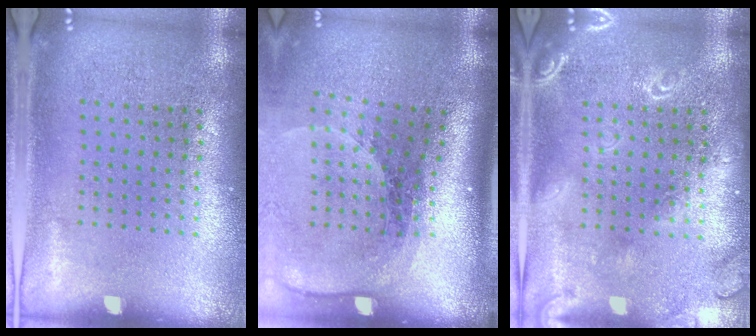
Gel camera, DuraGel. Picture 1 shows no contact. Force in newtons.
{"total": 2.1, "press": 1.6, "slide": 1.3}
{"total": 1.7, "press": 1.7, "slide": 0.2}